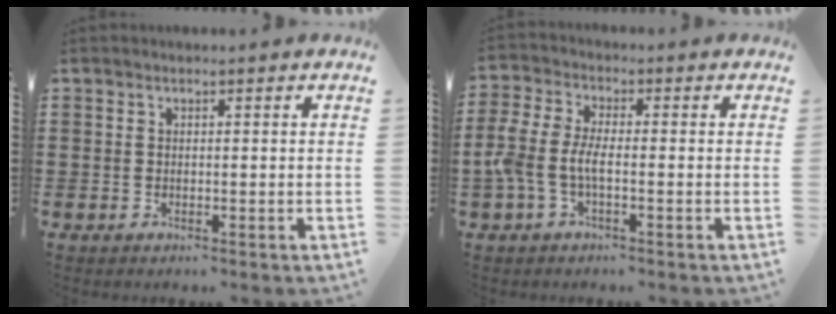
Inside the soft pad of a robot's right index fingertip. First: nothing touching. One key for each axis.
{"total": 4.7, "fx": -1.7, "fy": 1.8, "fz": 4.1, "tx": -0.112, "ty": -0.009, "tz": -0.043}